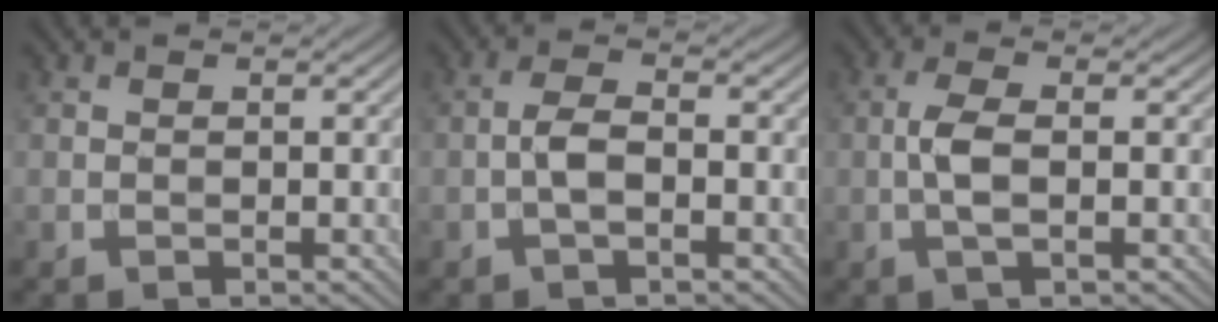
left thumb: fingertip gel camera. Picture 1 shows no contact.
{"total": 2.8, "force": [-0.9, 1.0, 2.5], "torque": [-0.054, 0.006, -0.025]}
{"total": 3.7, "force": [-0.4, 1.0, 3.5], "torque": [-0.082, 0.003, -0.015]}